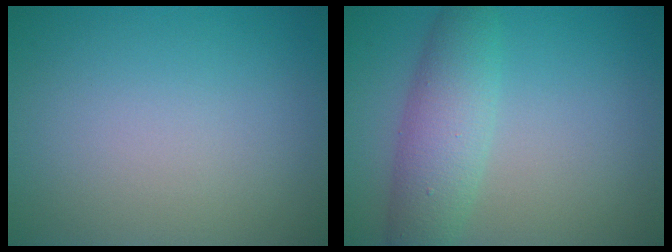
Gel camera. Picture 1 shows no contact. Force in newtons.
{"total": 4.7, "press": 4.7, "slide": 0.2}